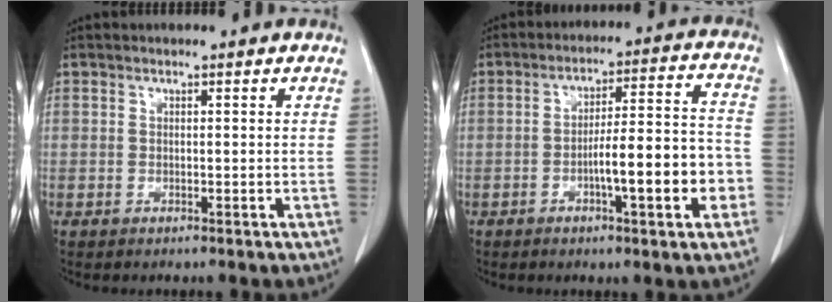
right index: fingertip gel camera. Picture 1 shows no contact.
{"total": 11.7, "force": [-3.6, 1.6, 11.0], "torque": [-0.166, 0.020, -0.051]}